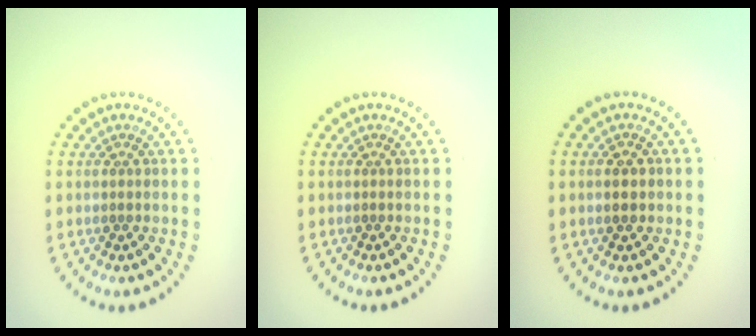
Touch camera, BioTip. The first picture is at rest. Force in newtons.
{"total": 0.0}
{"total": 2.1, "press": 2.0, "slide": 0.2}